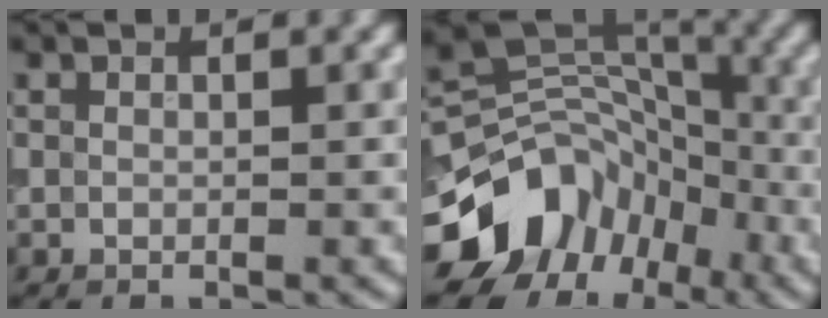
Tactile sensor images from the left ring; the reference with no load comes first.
{"total": 9.8, "force": [-4.8, 7.6, 3.9], "torque": [-0.066, 0.008, -0.093]}